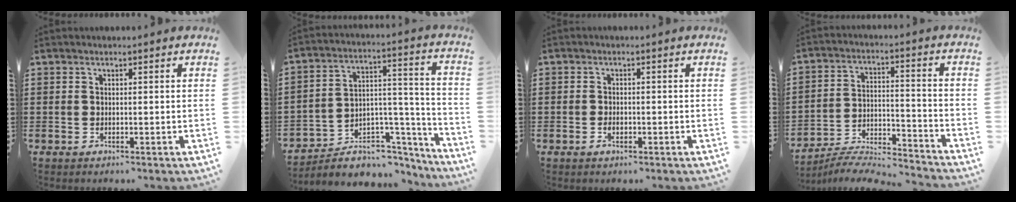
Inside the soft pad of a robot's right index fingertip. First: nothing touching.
{"total": 7.6, "force": [-6.2, 3.8, 2.2], "torque": [-0.027, 0.018, -0.110]}
{"total": 1.3, "force": [-0.5, 0.5, 1.1], "torque": [-0.023, -0.004, -0.008]}
{"total": 6.0, "force": [-5.8, 0.3, 1.3], "torque": [-0.028, 0.001, -0.119]}